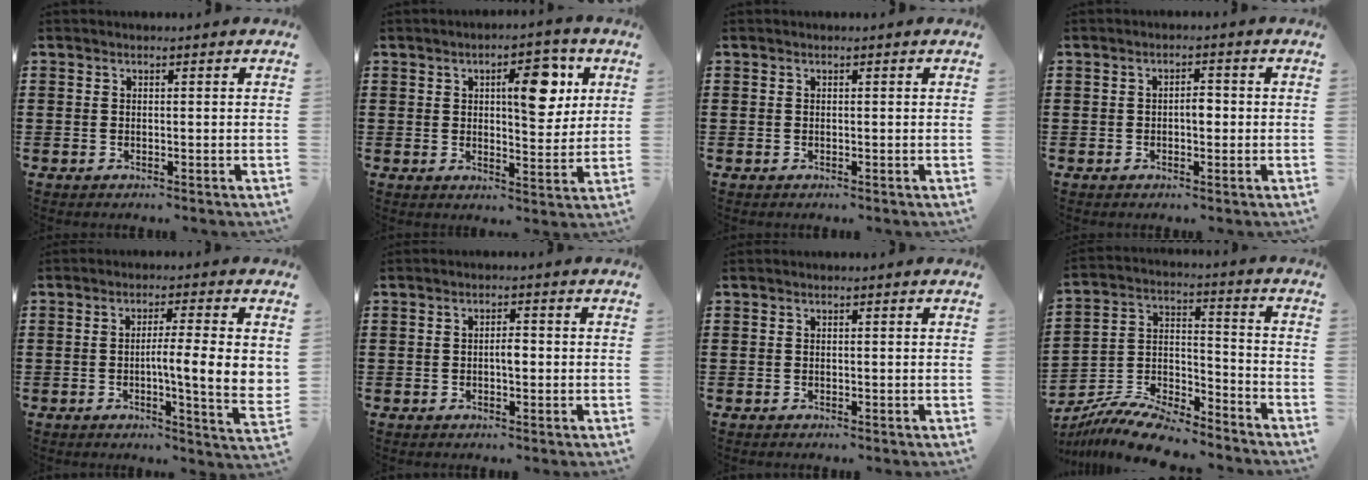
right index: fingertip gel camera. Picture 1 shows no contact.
{"total": 9.0, "force": [3.2, 3.6, 7.6], "torque": [-0.106, -0.007, 0.044]}
{"total": 0.0}
{"total": 2.3, "force": [-0.3, 1.1, 2.0], "torque": [-0.029, 0.000, -0.009]}
{"total": 8.1, "force": [-0.1, 0.7, 8.0], "torque": [-0.134, -0.006, -0.005]}
{"total": 1.9, "force": [-0.3, 0.7, 1.8], "torque": [-0.033, 0.003, -0.007]}
{"total": 0.0}
{"total": 9.9, "force": [-9.2, 1.6, 3.3], "torque": [-0.065, 0.018, -0.181]}